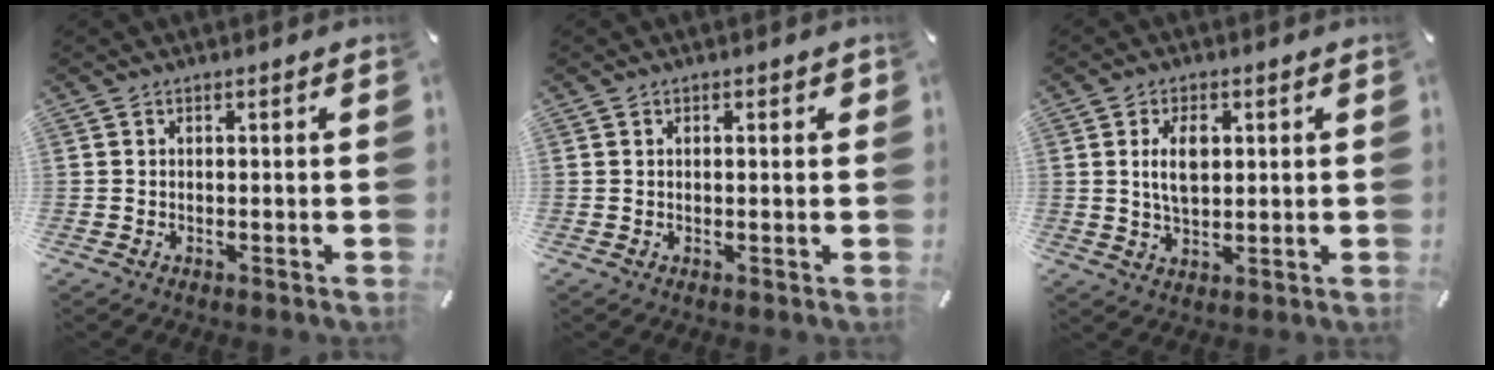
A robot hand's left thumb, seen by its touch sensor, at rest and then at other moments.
{"total": 0.9, "force": [0.3, 0.5, 0.7], "torque": [-0.013, 0.006, 0.003]}
{"total": 6.8, "force": [1.6, 4.0, 5.3], "torque": [-0.094, -0.002, 0.020]}